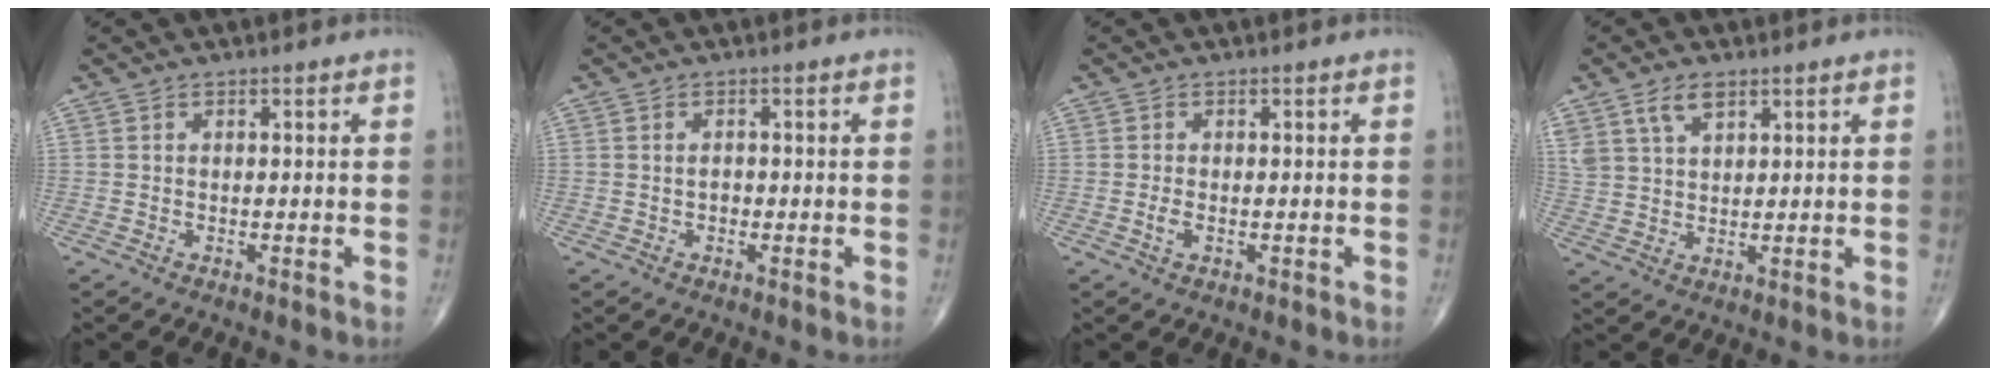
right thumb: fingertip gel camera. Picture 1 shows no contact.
{"total": 1.1, "force": [-0.1, 0.8, 0.7], "torque": [-0.010, 0.002, -0.002]}
{"total": 1.7, "force": [-0.4, 0.9, 1.4], "torque": [-0.032, -0.001, -0.009]}
{"total": 6.1, "force": [3.7, 3.2, 3.7], "torque": [-0.067, -0.010, 0.077]}